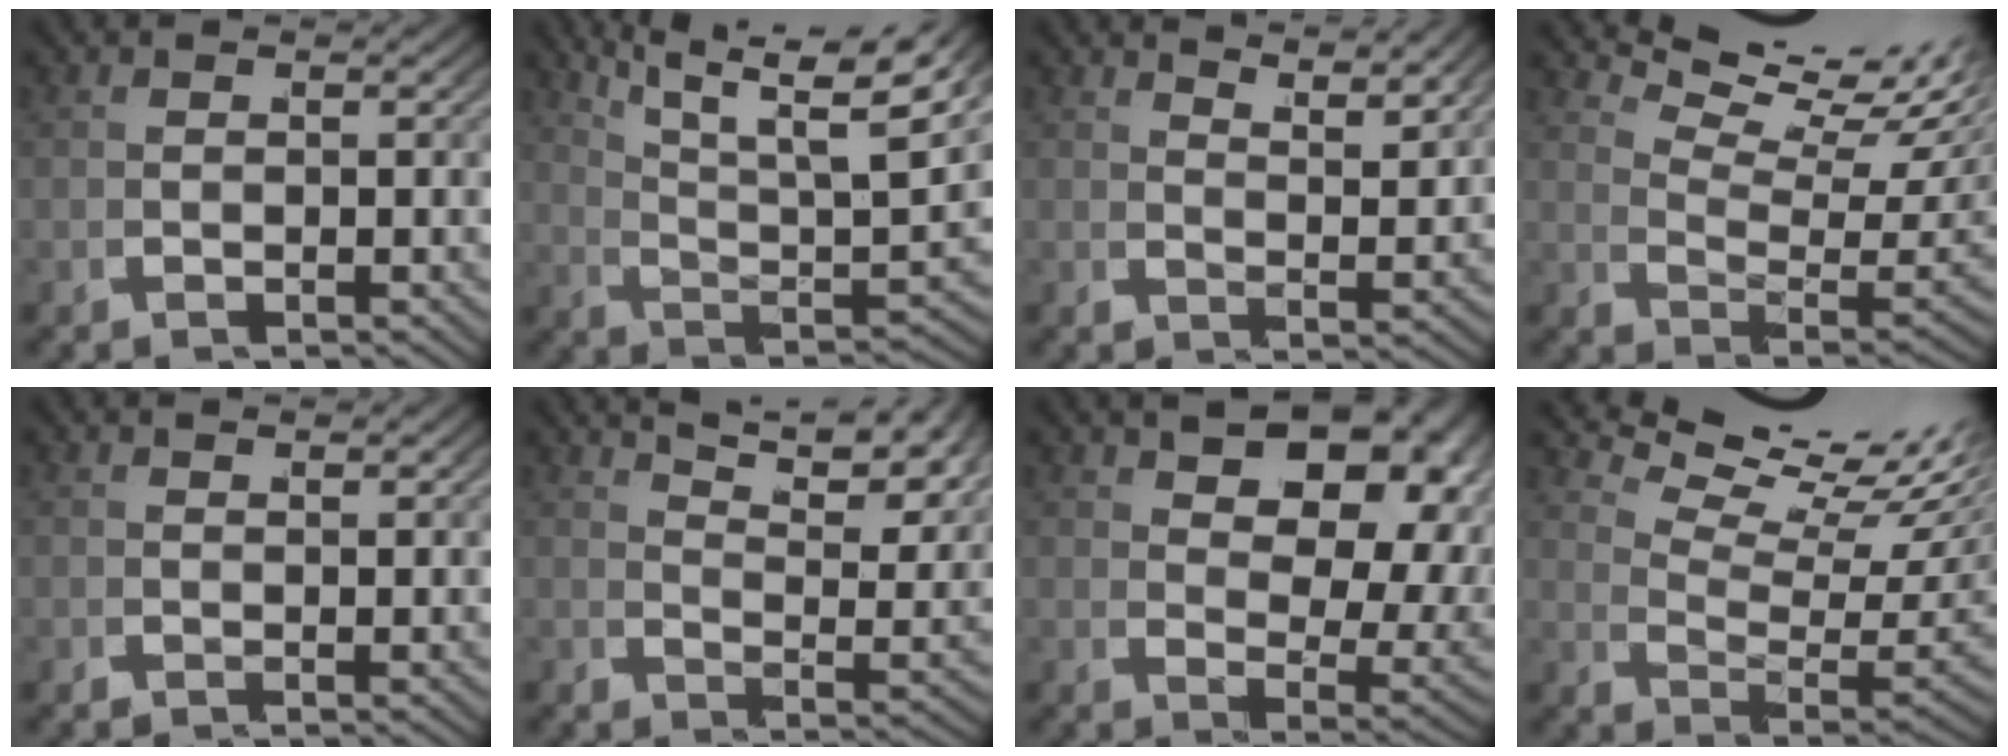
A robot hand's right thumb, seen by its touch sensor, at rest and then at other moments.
{"total": 12.0, "force": [5.7, 5.6, 9.0], "torque": [-0.146, -0.001, 0.089]}
{"total": 3.6, "force": [3.3, 0.3, 1.6], "torque": [-0.018, 0.003, 0.058]}
{"total": 10.8, "force": [7.1, 3.8, 7.2], "torque": [-0.086, 0.027, 0.104]}
{"total": 0.7, "force": [0.7, 0.0, 0.2], "torque": [-0.001, 0.003, 0.015]}
{"total": 9.0, "force": [7.2, 2.4, 5.0], "torque": [-0.050, 0.024, 0.110]}
{"total": 10.5, "force": [4.0, 5.7, 7.8], "torque": [-0.107, -0.009, 0.072]}
{"total": 11.3, "force": [6.1, 4.7, 8.2], "torque": [-0.102, 0.018, 0.093]}